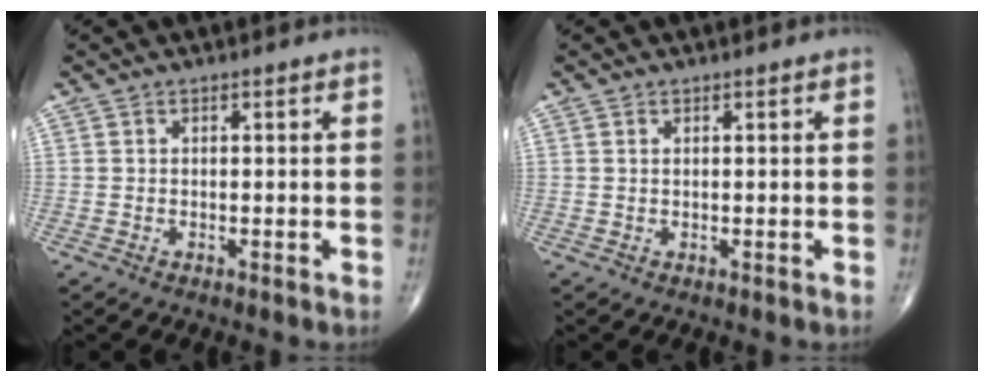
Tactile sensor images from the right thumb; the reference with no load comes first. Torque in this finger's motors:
{"motor_torque": [0.41, 0.19, 0.05, 0.24, 0.02]}